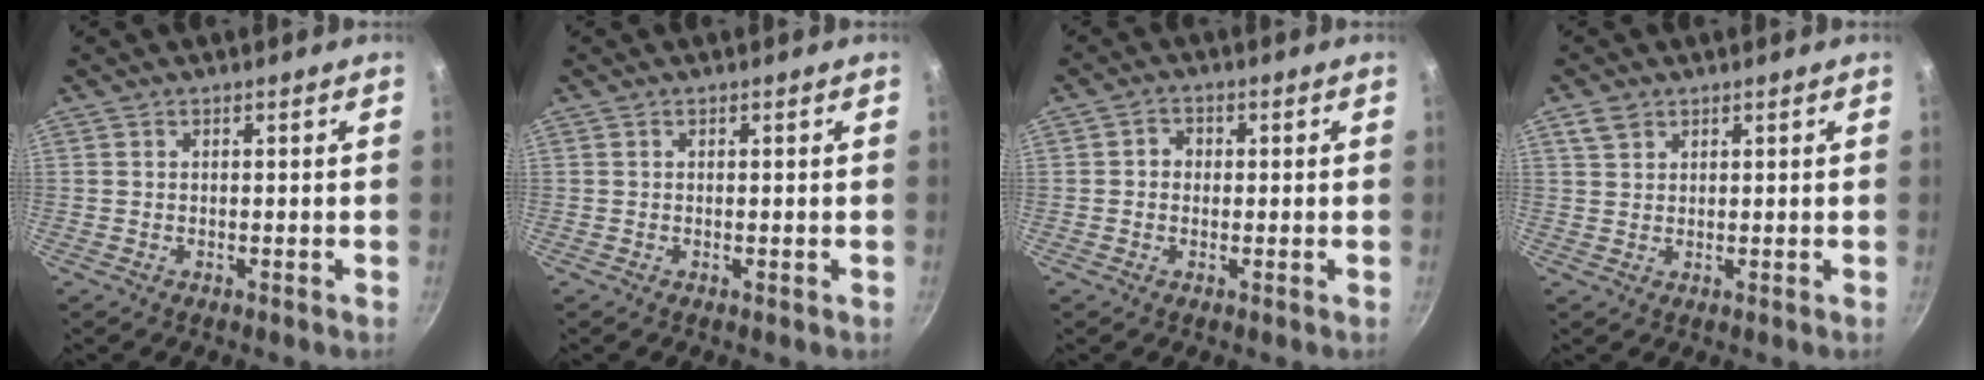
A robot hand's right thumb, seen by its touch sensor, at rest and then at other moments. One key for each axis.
{"total": 0.0}
{"total": 2.8, "fx": 0.1, "fy": 2.4, "fz": 1.3, "tx": -0.010, "ty": 0.006, "tz": -0.005}
{"total": 2.9, "fx": 1.7, "fy": 2.0, "fz": 1.3, "tx": -0.016, "ty": 0.000, "tz": 0.035}